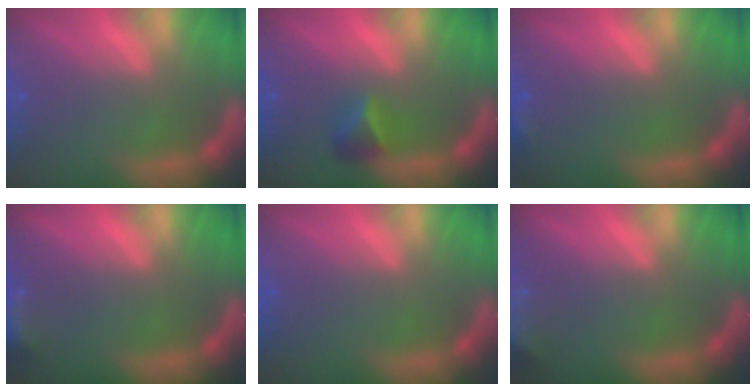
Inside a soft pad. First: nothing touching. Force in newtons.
{"total": 2.4}
{"total": 0.9}
{"total": 4.4}
{"total": 0.0}
{"total": 8.5}